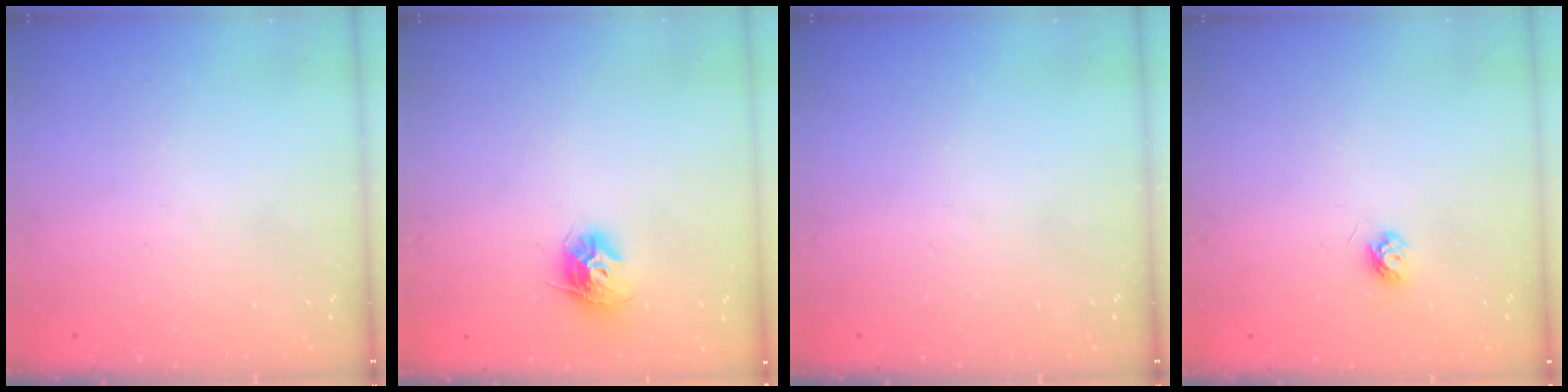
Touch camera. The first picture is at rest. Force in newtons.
{"total": 9.9, "press": 9.9, "slide": 0.5}
{"total": 0.0}
{"total": 3.9, "press": 3.8, "slide": 0.7}